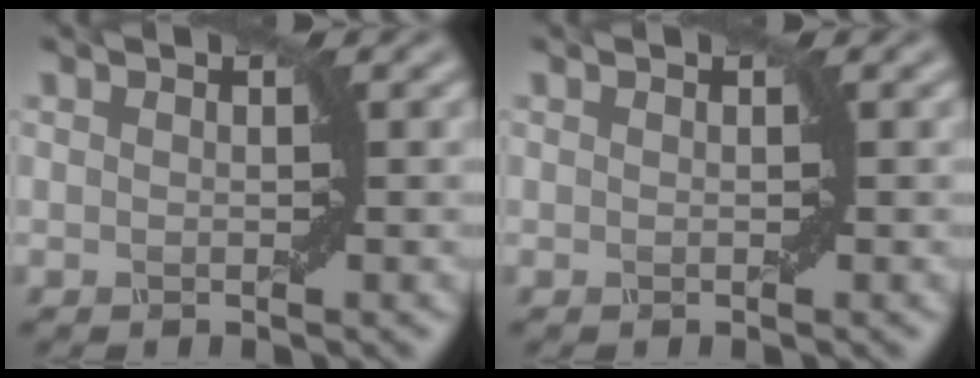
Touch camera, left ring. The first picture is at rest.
{"total": 0.0}